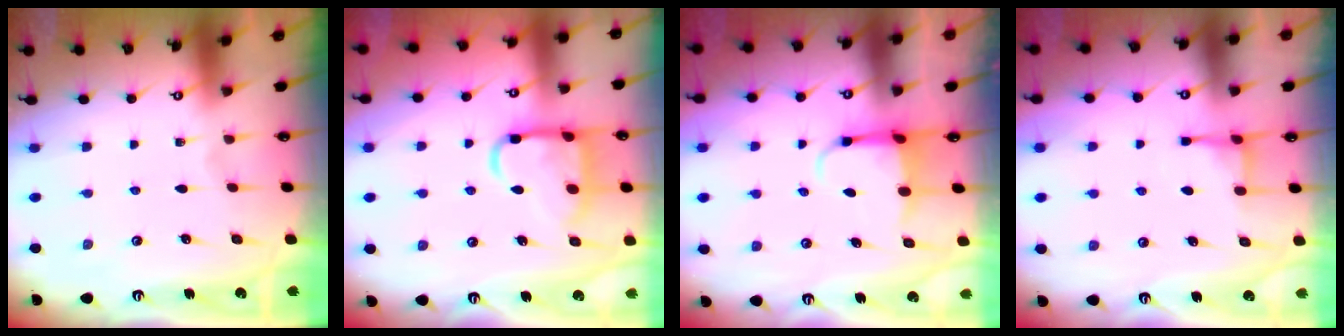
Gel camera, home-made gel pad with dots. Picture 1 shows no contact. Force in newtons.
{"total": 13.2, "press": 13.1, "slide": 1.3}
{"total": 3.9, "press": 3.7, "slide": 1.1}
{"total": 3.7, "press": 3.7, "slide": 0.6}